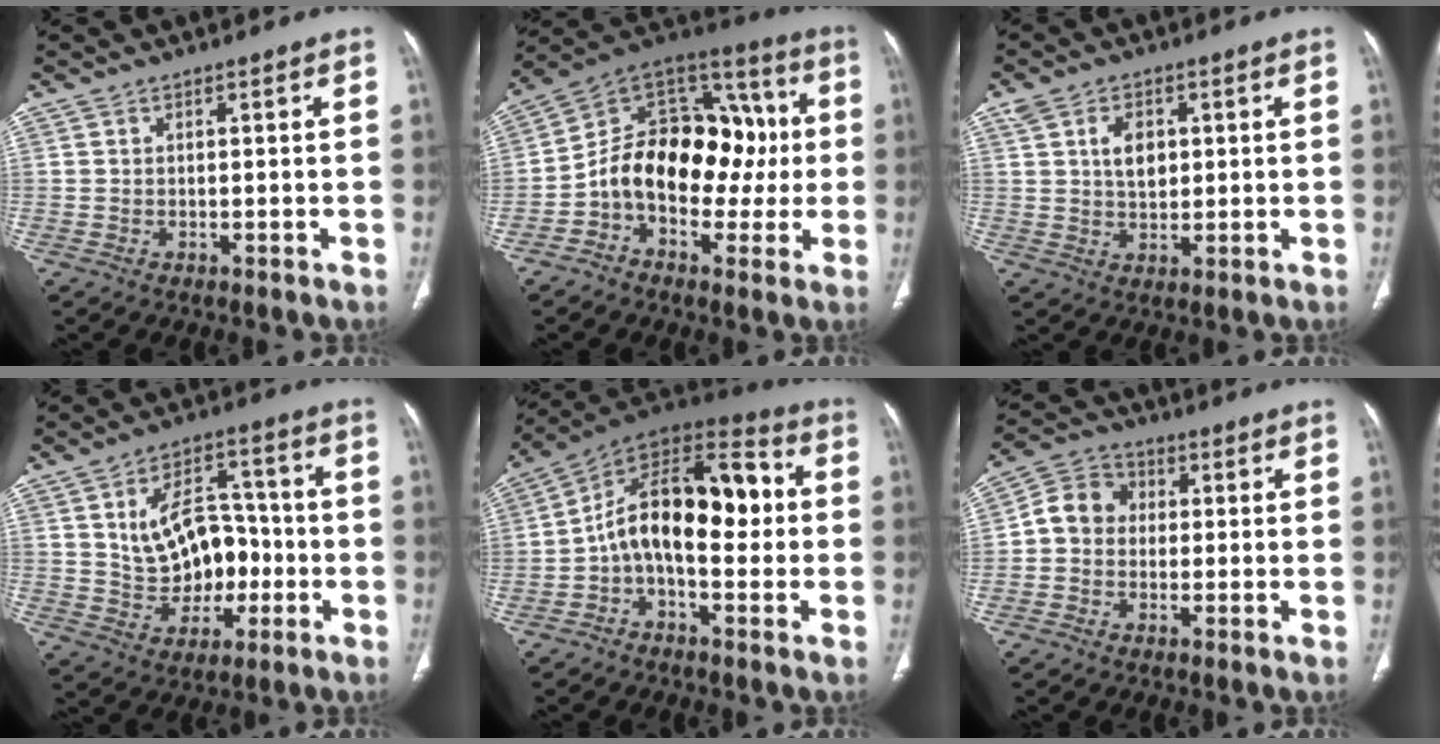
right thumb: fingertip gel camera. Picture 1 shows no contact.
{"total": 20.3, "force": [-1.8, 13.8, 14.9], "torque": [-0.190, 0.061, -0.034]}
{"total": 5.3, "force": [1.3, 3.6, 3.7], "torque": [-0.051, -0.004, 0.025]}
{"total": 13.8, "force": [-0.8, 9.9, 9.5], "torque": [-0.103, 0.036, -0.003]}
{"total": 17.5, "force": [-0.6, 9.2, 14.9], "torque": [-0.206, 0.059, -0.020]}
{"total": 7.2, "force": [-0.2, 6.2, 3.6], "torque": [-0.045, 0.026, -0.019]}